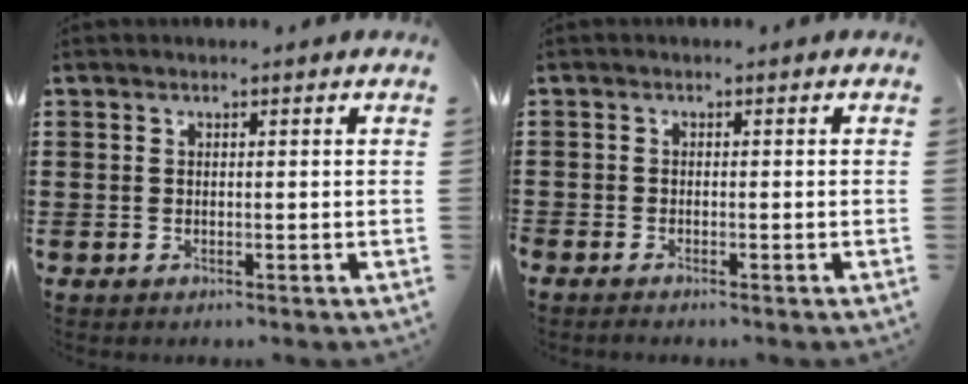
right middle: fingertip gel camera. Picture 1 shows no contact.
{"total": 0.7, "force": [-0.6, 0.0, 0.2], "torque": [-0.005, -0.003, -0.012]}